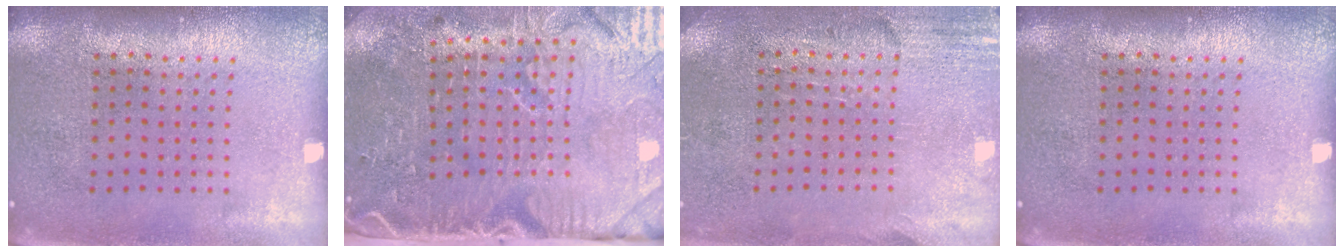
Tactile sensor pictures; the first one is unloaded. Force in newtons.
{"total": 5.2, "press": 4.3, "slide": 2.9}
{"total": 2.8, "press": 2.5, "slide": 1.4}
{"total": 0.0}